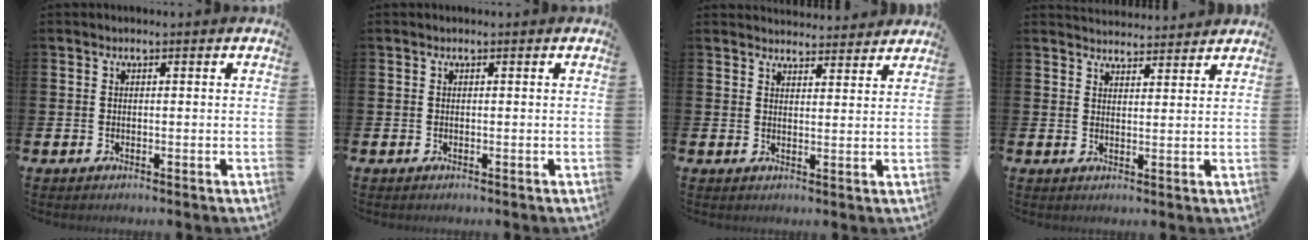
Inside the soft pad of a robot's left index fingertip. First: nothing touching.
{"total": 0.0}
{"total": 3.8, "force": [3.7, 0.6, -0.2], "torque": [0.011, -0.026, 0.066]}
{"total": 3.6, "force": [3.5, 0.6, -0.1], "torque": [-0.004, -0.019, 0.065]}